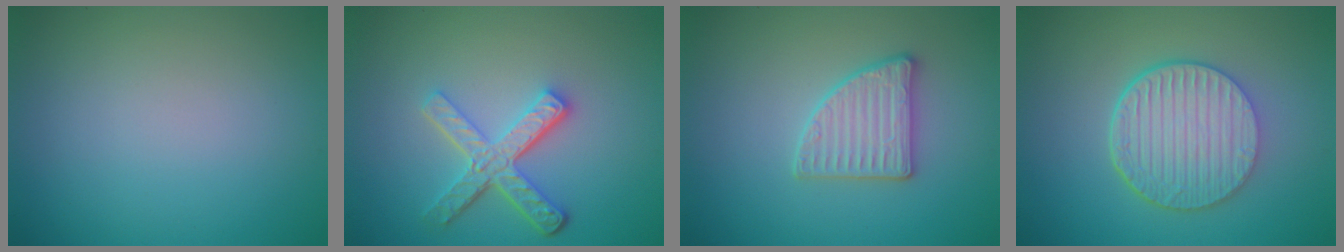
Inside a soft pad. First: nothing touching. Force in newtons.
{"total": 4.6, "press": 3.4, "slide": 3.1}
{"total": 2.8, "press": 2.8, "slide": 0.4}
{"total": 6.5, "press": 4.8, "slide": 4.5}